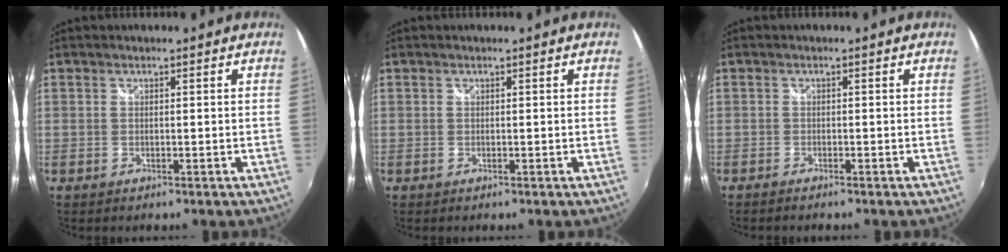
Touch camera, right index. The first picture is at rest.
{"total": 0.0}
{"total": 1.3, "force": [-1.2, 0.2, 0.5], "torque": [-0.018, -0.007, -0.024]}